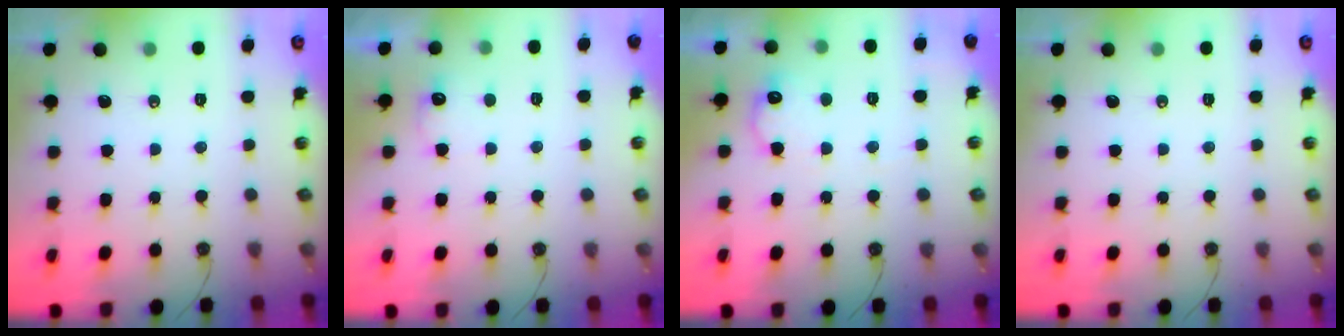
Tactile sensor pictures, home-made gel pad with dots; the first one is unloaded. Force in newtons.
{"total": 6.0, "press": 5.9, "slide": 1.3}
{"total": 11.8, "press": 11.8, "slide": 0.7}
{"total": 0.0}